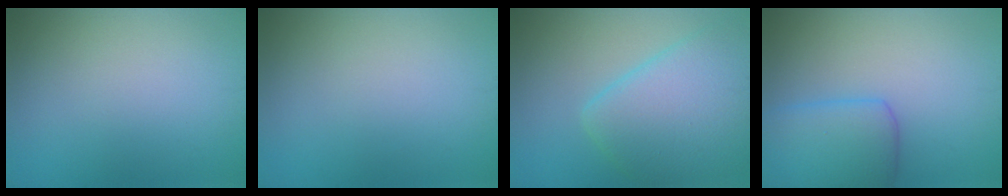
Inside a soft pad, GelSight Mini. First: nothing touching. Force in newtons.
{"total": 0.0}
{"total": 7.0, "press": 7.0, "slide": 0.5}
{"total": 4.2, "press": 4.2, "slide": 0.2}